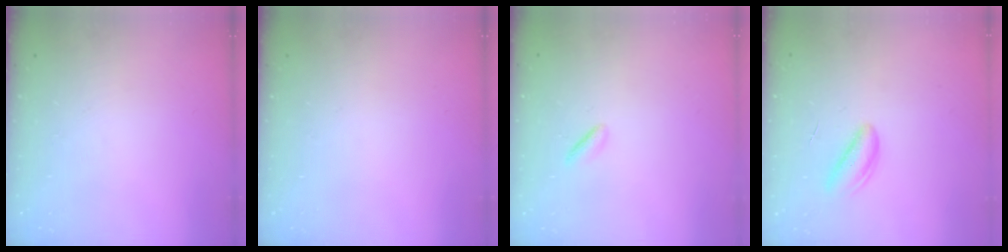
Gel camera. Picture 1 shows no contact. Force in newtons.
{"total": 0.0}
{"total": 1.2, "press": 1.1, "slide": 0.5}
{"total": 2.9, "press": 2.9, "slide": 0.1}